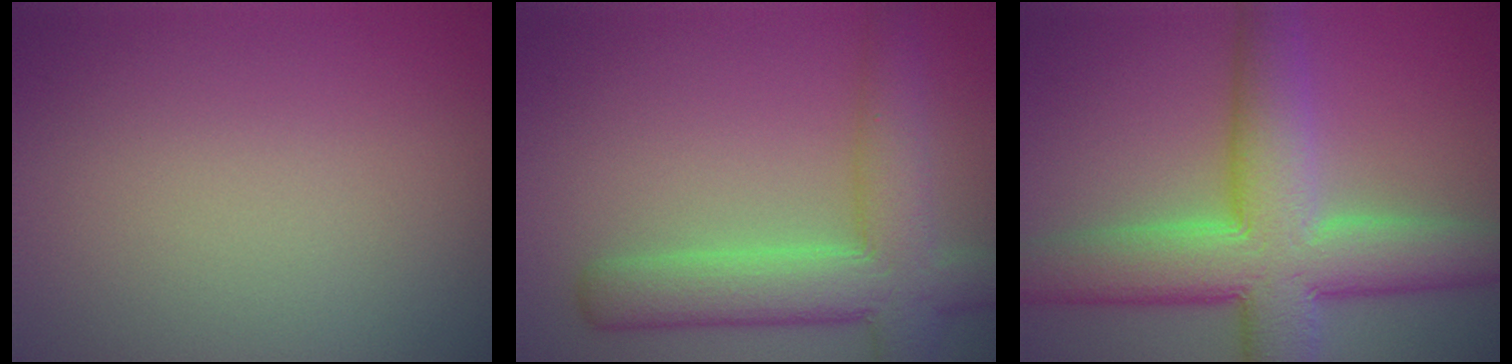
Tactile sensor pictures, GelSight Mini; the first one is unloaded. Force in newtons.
{"total": 7.0, "press": 7.0, "slide": 0.4}
{"total": 10.4, "press": 10.4, "slide": 0.6}